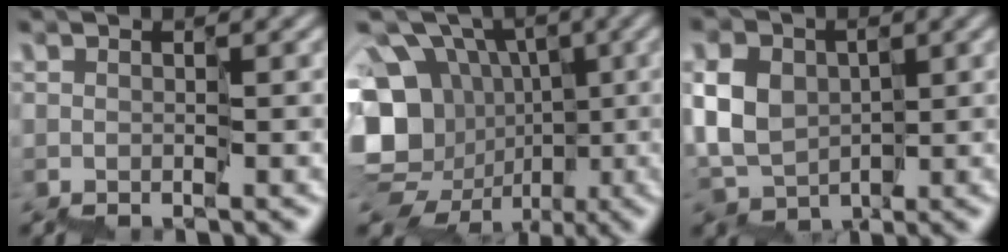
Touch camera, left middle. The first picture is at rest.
{"total": 10.8, "force": [0.1, 9.4, 5.4], "torque": [-0.104, 0.010, -0.004]}
{"total": 5.1, "force": [0.7, 4.3, 2.6], "torque": [-0.051, 0.020, -0.003]}